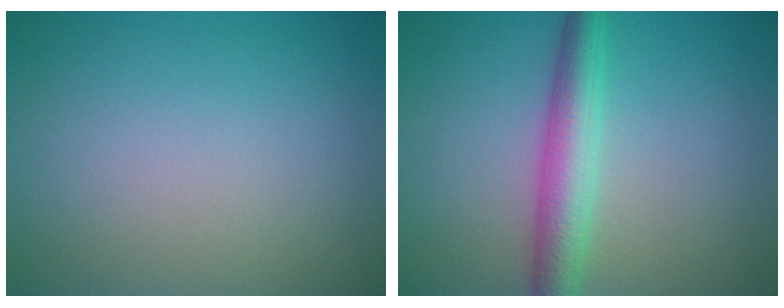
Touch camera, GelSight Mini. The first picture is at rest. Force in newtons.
{"total": 4.6, "press": 4.6, "slide": 0.1}